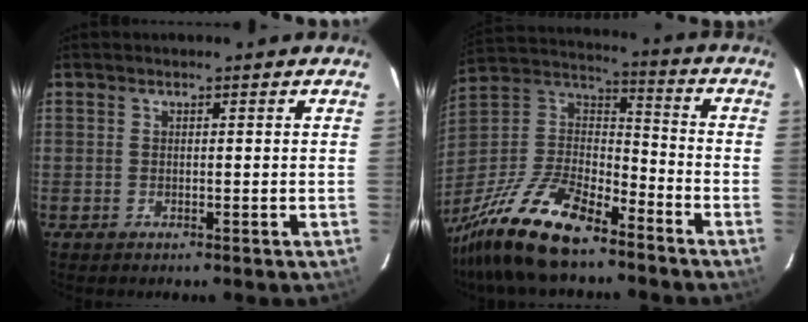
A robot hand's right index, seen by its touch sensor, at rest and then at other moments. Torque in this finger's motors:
{"motor_torque": [1.04, -1.10, 0.46, 0.10]}